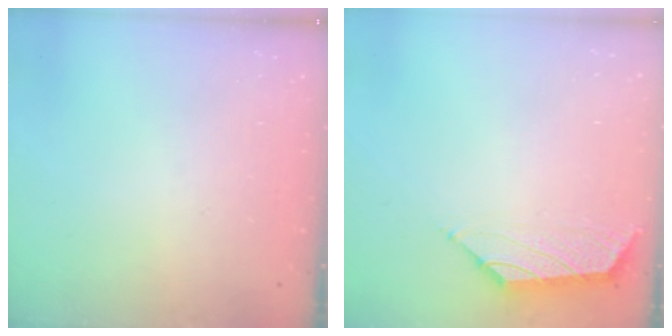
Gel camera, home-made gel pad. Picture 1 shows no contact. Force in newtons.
{"total": 1.5, "press": 1.4, "slide": 0.6}